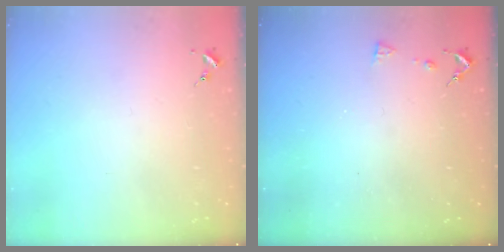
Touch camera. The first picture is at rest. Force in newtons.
{"total": 5.4, "press": 5.4, "slide": 0.8}